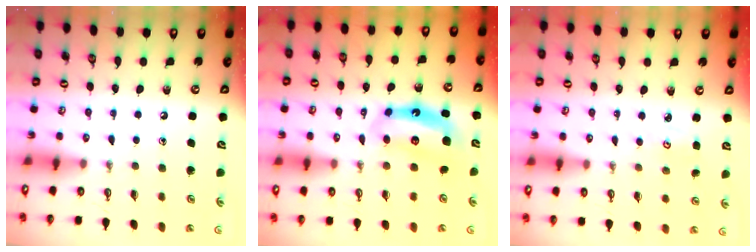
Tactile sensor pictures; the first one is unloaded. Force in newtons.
{"total": 7.1, "press": 7.1, "slide": 0.2}
{"total": 2.9, "press": 2.9, "slide": 0.4}